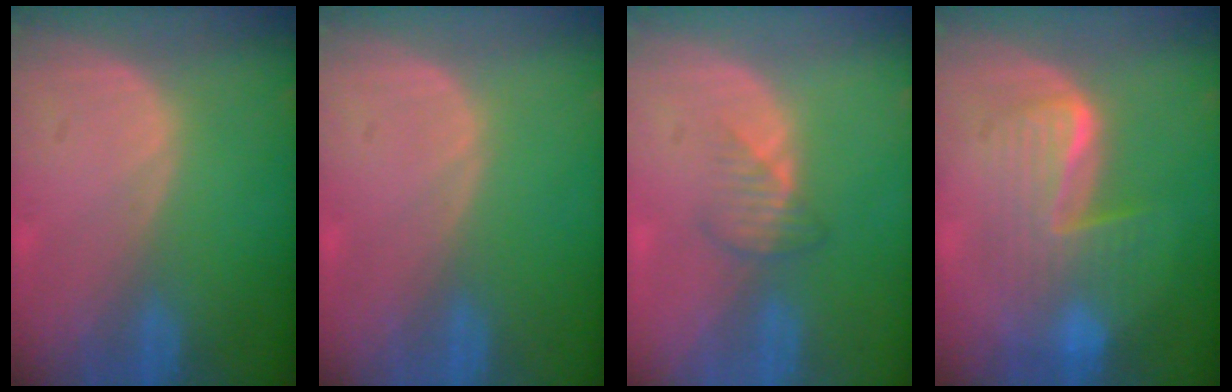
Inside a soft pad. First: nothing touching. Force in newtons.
{"total": 0.0}
{"total": 2.7, "press": 2.6, "slide": 0.7}
{"total": 7.2, "press": 7.2, "slide": 0.2}